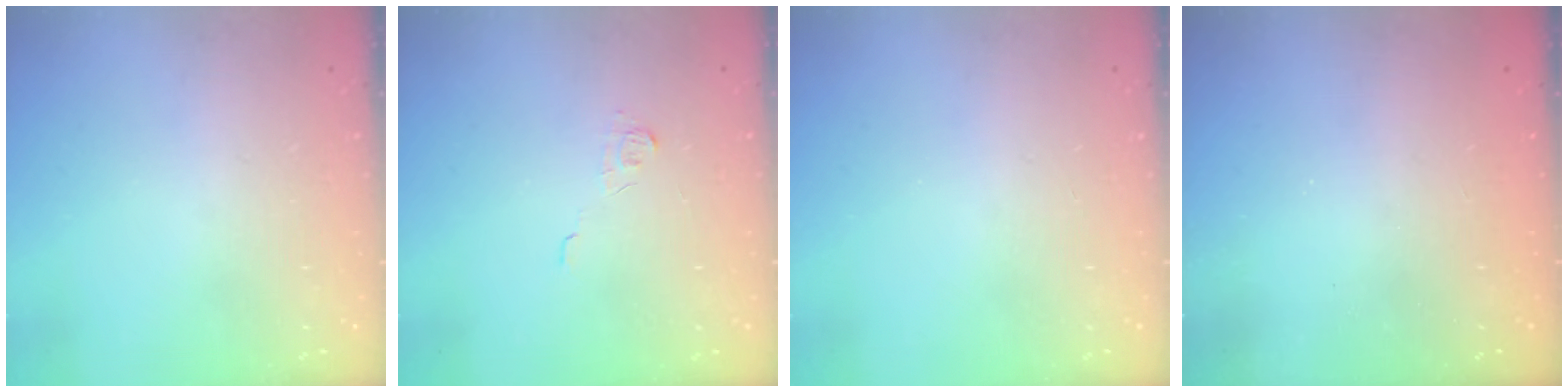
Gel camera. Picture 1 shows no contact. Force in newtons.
{"total": 3.6, "press": 3.6, "slide": 0.4}
{"total": 0.0}
{"total": 2.4, "press": 2.3, "slide": 0.8}